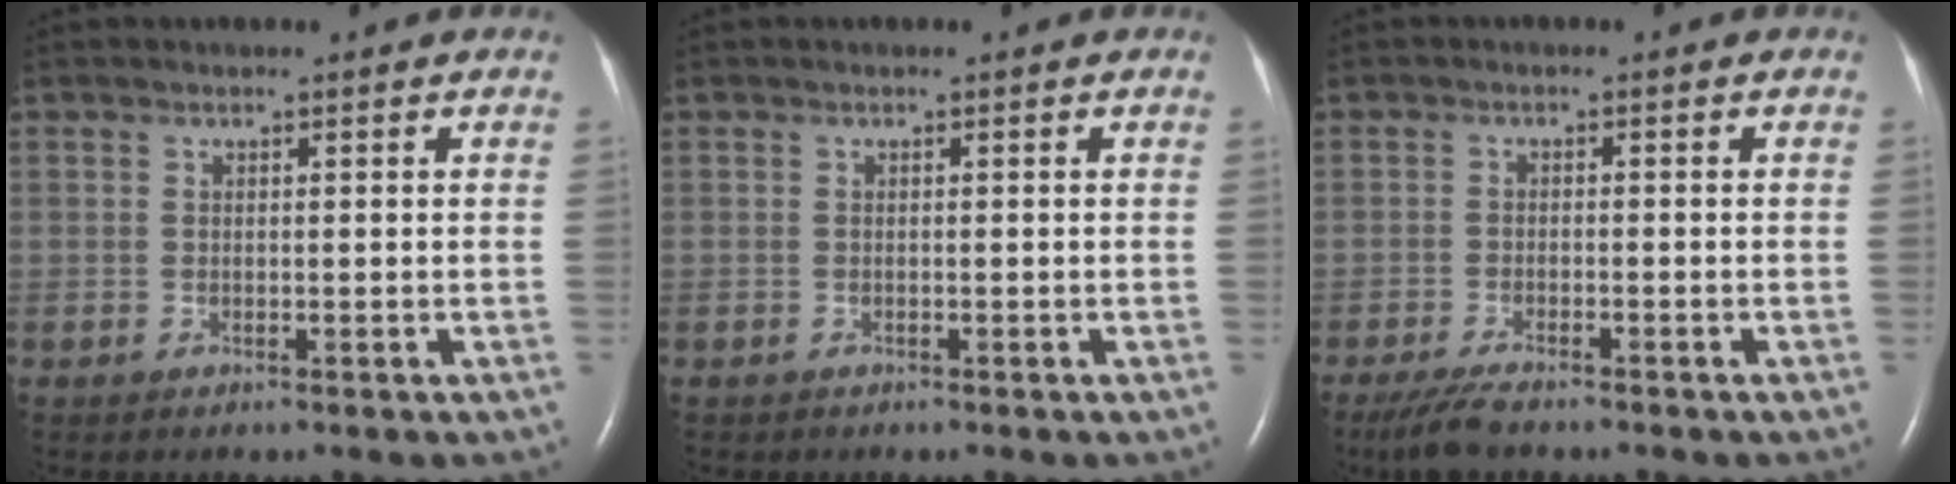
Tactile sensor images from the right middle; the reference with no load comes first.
{"total": 0.0}
{"total": 4.6, "force": [-3.7, 0.8, 2.6], "torque": [-0.057, -0.013, -0.065]}